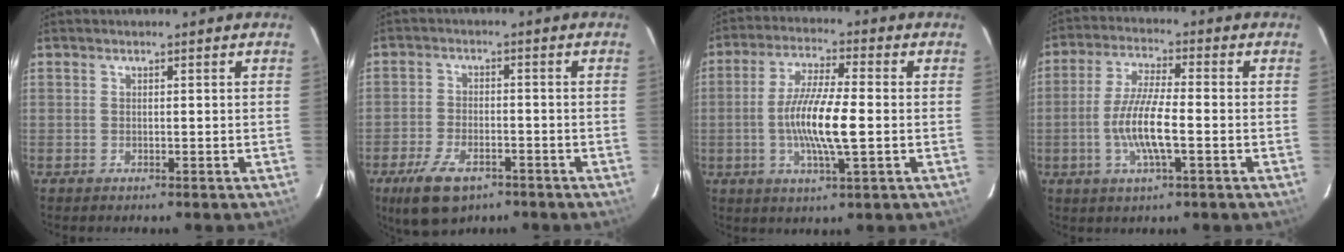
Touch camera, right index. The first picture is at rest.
{"total": 9.9, "force": [-6.2, 4.8, 5.9], "torque": [-0.141, -0.017, -0.107]}
{"total": 11.1, "force": [-1.6, 1.7, 10.9], "torque": [-0.207, -0.003, -0.032]}
{"total": 9.5, "force": [-2.3, 1.8, 9.0], "torque": [-0.178, -0.005, -0.046]}